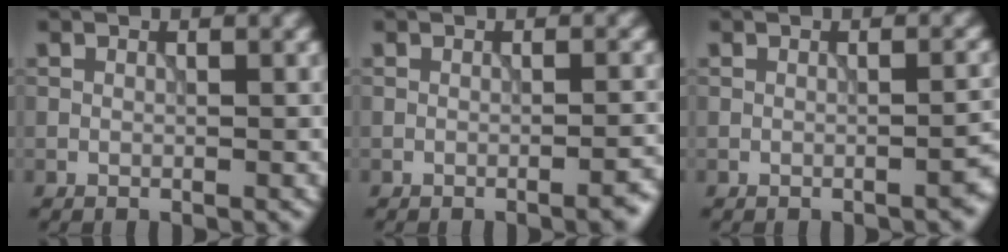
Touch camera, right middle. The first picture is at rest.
{"total": 2.0, "force": [-1.0, 0.5, 1.6], "torque": [-0.014, 0.004, -0.018]}
{"total": 1.4, "force": [-0.8, 0.3, 1.1], "torque": [-0.014, 0.006, -0.012]}